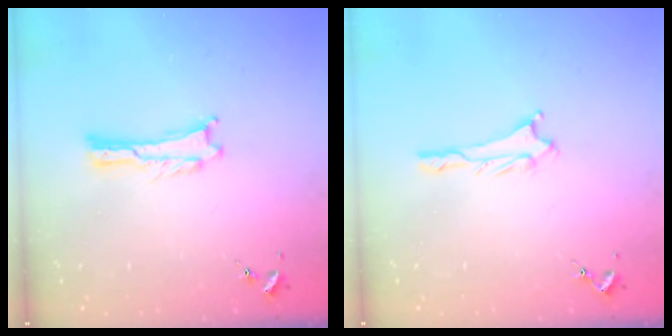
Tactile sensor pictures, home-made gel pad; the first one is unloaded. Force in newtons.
{"total": 0.8, "press": 0.8, "slide": 0.1}